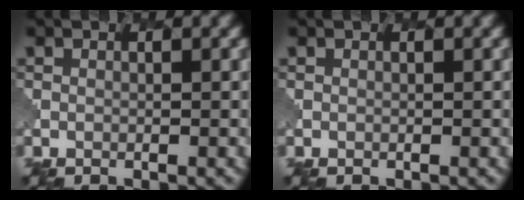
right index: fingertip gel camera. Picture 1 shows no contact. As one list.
[{"total": 0.0}]